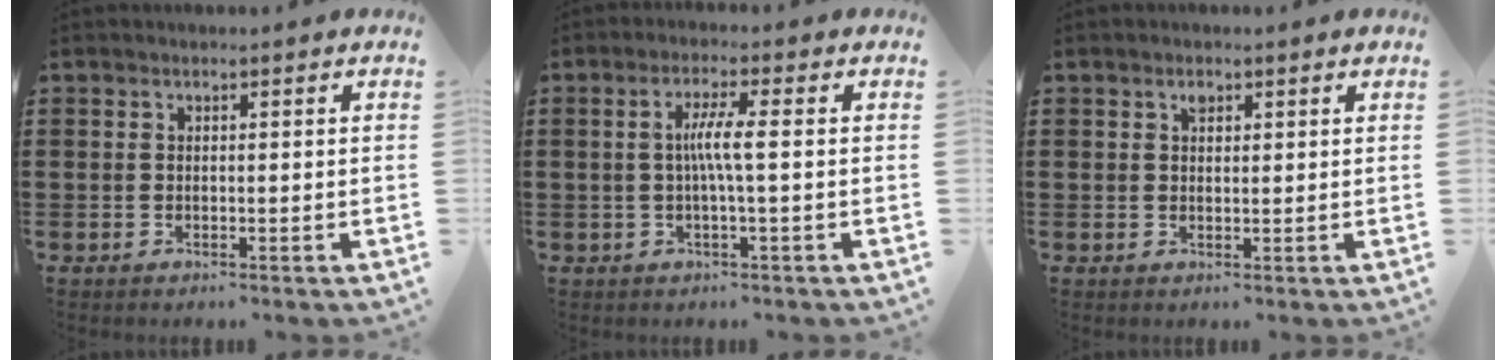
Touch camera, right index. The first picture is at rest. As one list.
[{"total": 4.5, "force": [-0.1, 0.1, 4.5], "torque": [-0.083, -0.002, -0.007]}, {"total": 1.2, "force": [0.7, 0.6, 0.8], "torque": [-0.009, 0.000, 0.010]}]